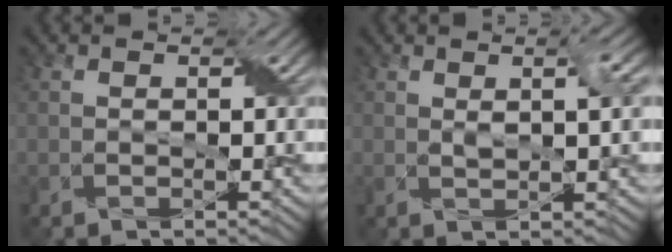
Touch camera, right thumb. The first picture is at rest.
{"total": 2.5, "force": [0.8, 0.5, 2.3], "torque": [-0.041, 0.000, 0.017]}